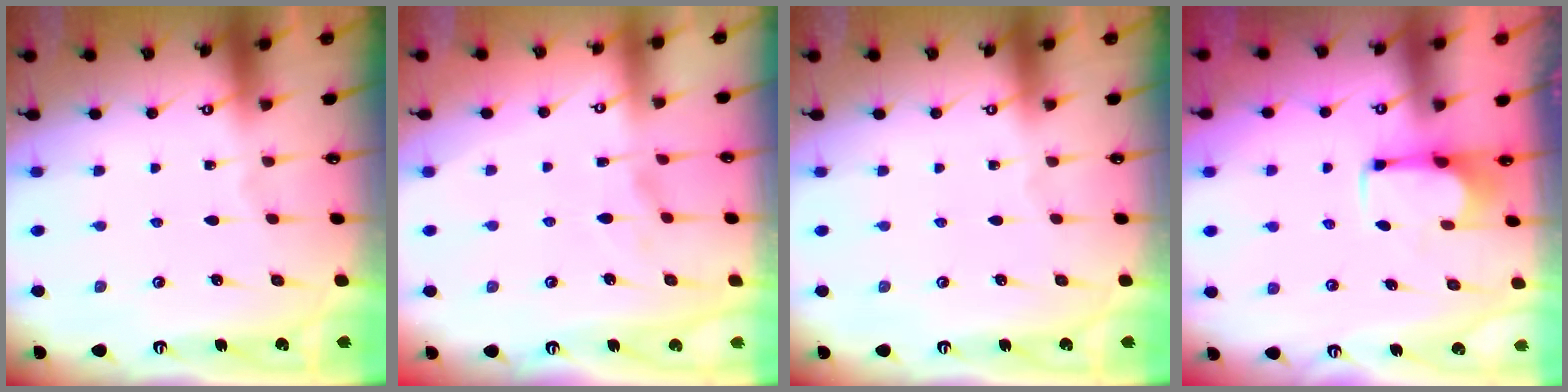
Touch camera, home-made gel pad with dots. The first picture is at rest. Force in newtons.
{"total": 2.3, "press": 2.1, "slide": 1.1}
{"total": 0.0}
{"total": 2.3, "press": 2.2, "slide": 0.8}